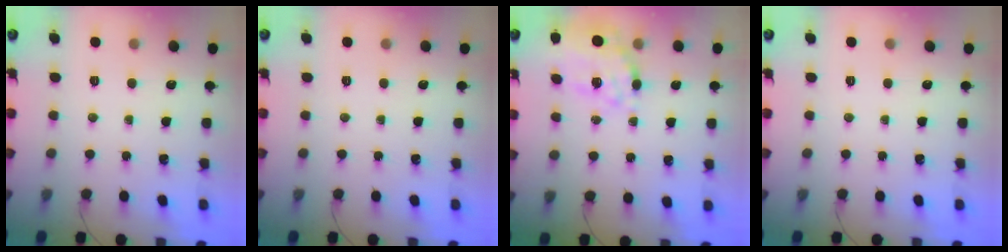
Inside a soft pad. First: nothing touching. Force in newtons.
{"total": 0.0}
{"total": 11.7, "press": 10.9, "slide": 4.3}
{"total": 0.0}